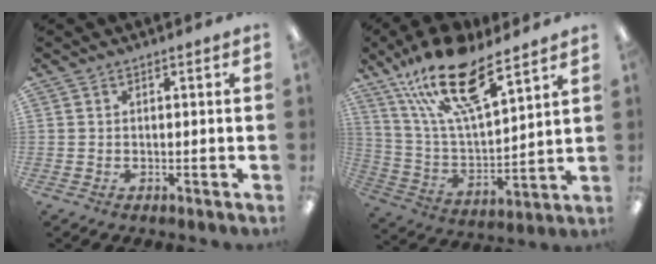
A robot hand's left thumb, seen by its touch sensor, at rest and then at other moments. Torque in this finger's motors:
{"motor_torque": [0.52, 0.45, 1.65, -1.12, 0.53]}